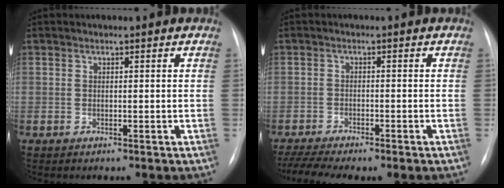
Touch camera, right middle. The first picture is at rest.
{"total": 8.2, "force": [-6.6, 1.1, 4.6], "torque": [-0.082, -0.004, -0.104]}